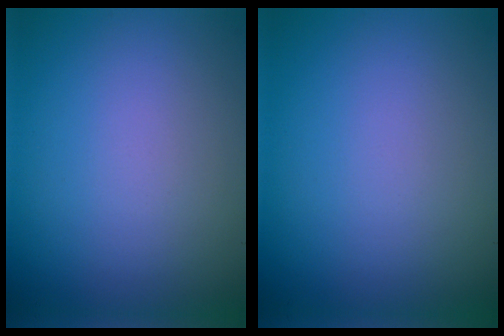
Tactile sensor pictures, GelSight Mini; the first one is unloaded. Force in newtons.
{"total": 0.0}